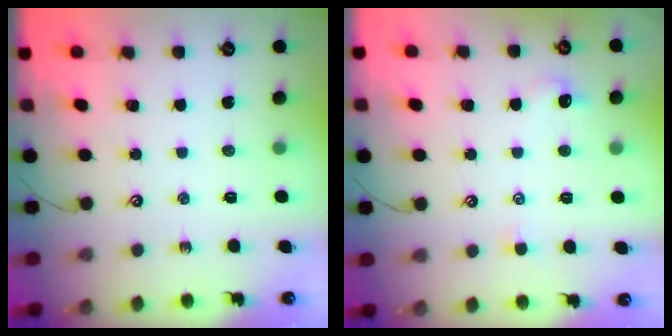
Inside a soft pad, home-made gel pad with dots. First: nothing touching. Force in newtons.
{"total": 0.6, "press": 0.1, "slide": 0.6}